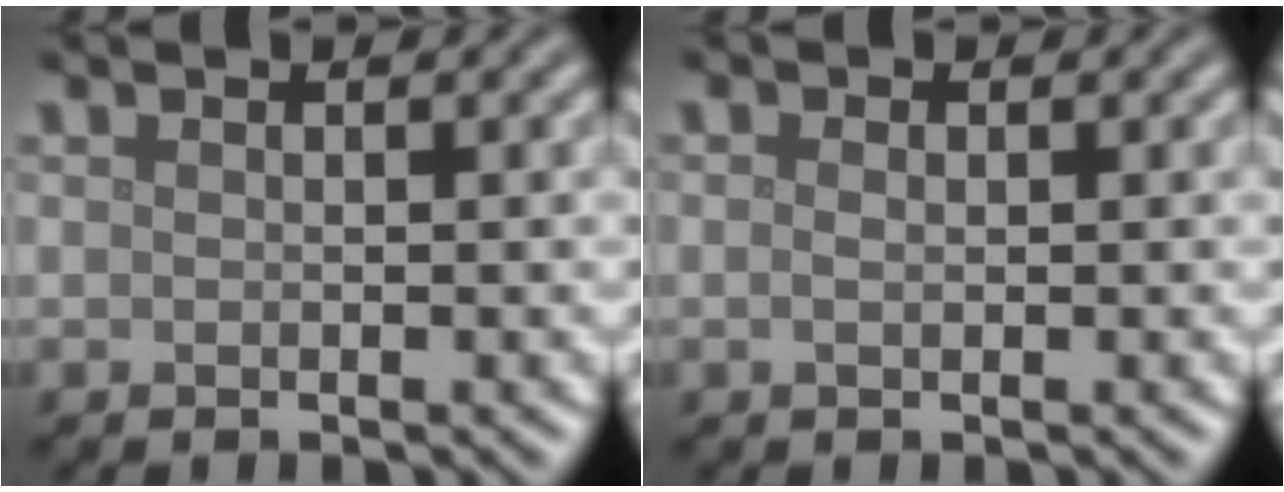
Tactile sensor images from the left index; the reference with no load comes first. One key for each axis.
{"total": 0.9, "fx": 0.1, "fy": 0.6, "fz": 0.6, "tx": -0.015, "ty": 0.000, "tz": -0.001}